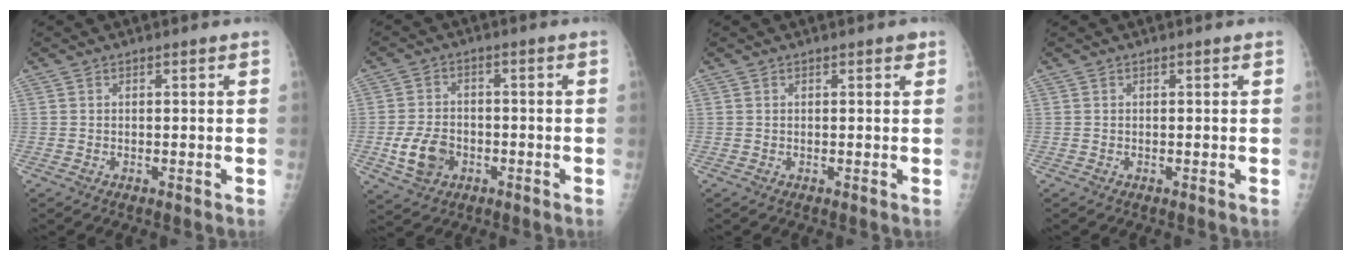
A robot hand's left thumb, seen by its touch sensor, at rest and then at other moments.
{"total": 7.5, "force": [-2.4, 5.5, 4.5], "torque": [-0.075, 0.010, -0.039]}
{"total": 0.9, "force": [0.5, 0.4, 0.6], "torque": [-0.003, 0.000, 0.004]}
{"total": 0.0}